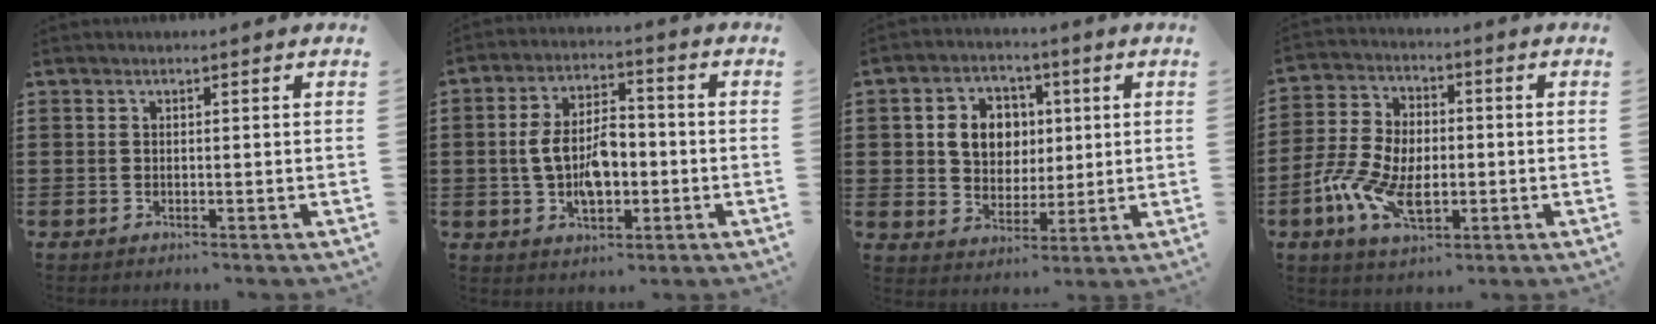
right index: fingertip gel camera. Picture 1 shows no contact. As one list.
[{"total": 8.4, "force": [-1.1, 4.6, 6.9], "torque": [-0.137, 0.008, -0.026]}, {"total": 7.4, "force": [1.2, 6.4, 3.6], "torque": [-0.081, 0.016, 0.016]}, {"total": 10.1, "force": [-2.8, 5.7, 7.8], "torque": [-0.190, -0.002, -0.055]}]